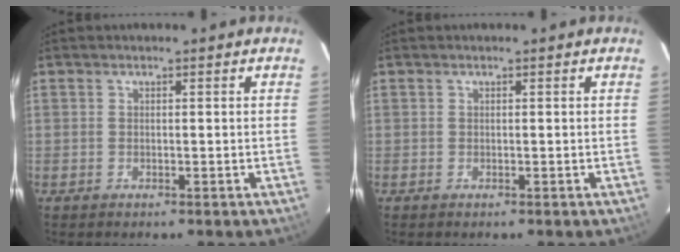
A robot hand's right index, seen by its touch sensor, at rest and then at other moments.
{"total": 0.0}